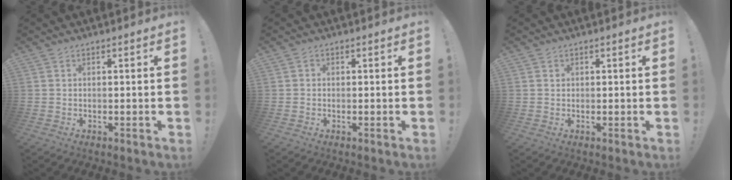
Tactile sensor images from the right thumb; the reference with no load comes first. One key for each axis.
{"total": 0.6, "fx": -0.4, "fy": 0.4, "fz": 0.3, "tx": -0.005, "ty": 0.001, "tz": -0.006}
{"total": 0.9, "fx": 0.1, "fy": 0.9, "fz": 0.0, "tx": 0.007, "ty": 0.000, "tz": 0.001}